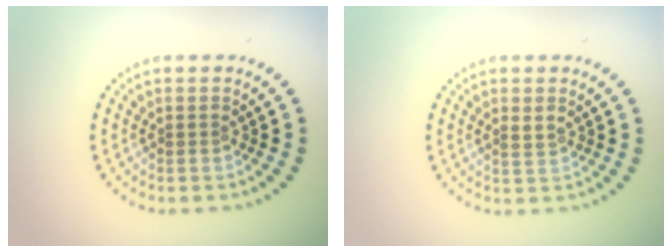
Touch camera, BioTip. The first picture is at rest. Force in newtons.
{"total": 0.9, "press": 0.8, "slide": 0.4}